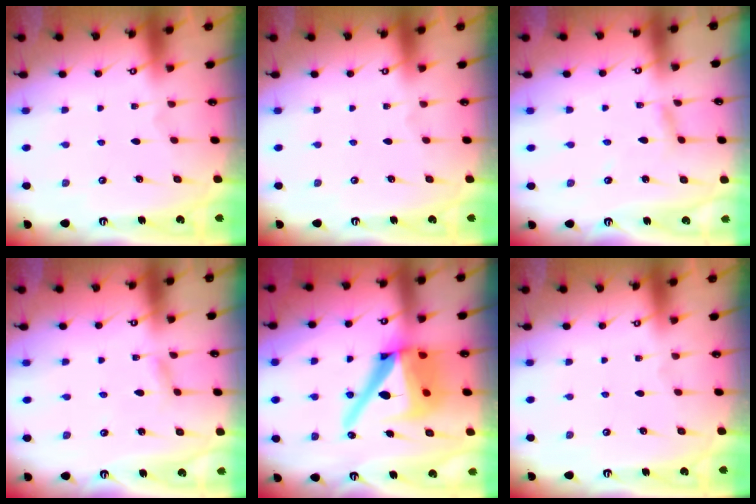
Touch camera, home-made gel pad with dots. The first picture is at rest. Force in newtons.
{"total": 0.0}
{"total": 2.9, "press": 2.9, "slide": 0.3}
{"total": 2.2, "press": 2.2, "slide": 0.1}
{"total": 20.2, "press": 20.0, "slide": 2.6}
{"total": 0.0}